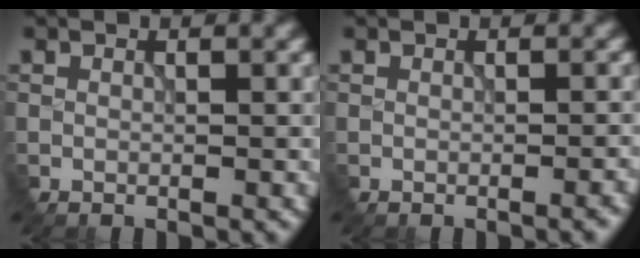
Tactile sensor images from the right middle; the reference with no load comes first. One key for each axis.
{"total": 1.2, "fx": -0.1, "fy": 0.4, "fz": 1.1, "tx": -0.004, "ty": 0.003, "tz": -0.002}